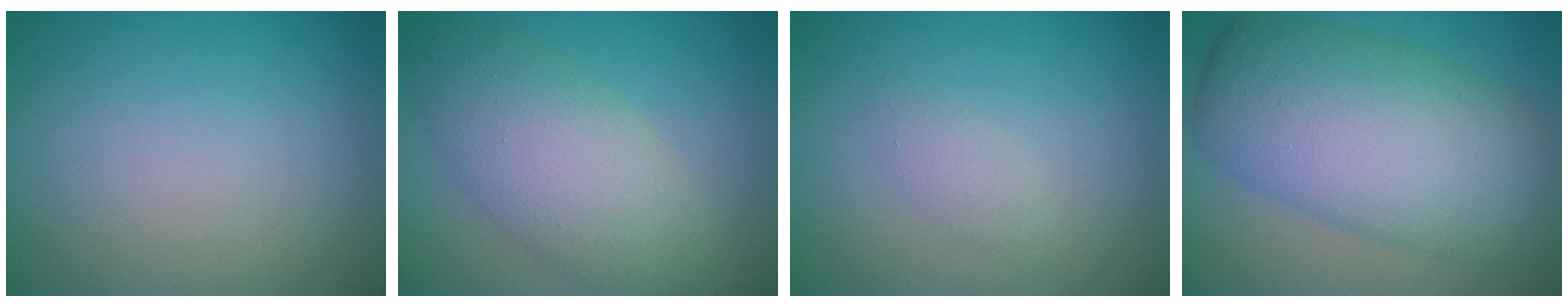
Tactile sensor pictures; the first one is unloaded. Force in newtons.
{"total": 7.2, "press": 7.2, "slide": 0.6}
{"total": 1.2, "press": 1.2, "slide": 0.0}
{"total": 11.6, "press": 11.6, "slide": 0.3}